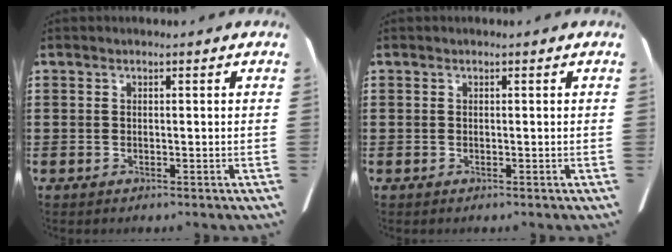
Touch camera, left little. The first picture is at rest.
{"total": 0.0}